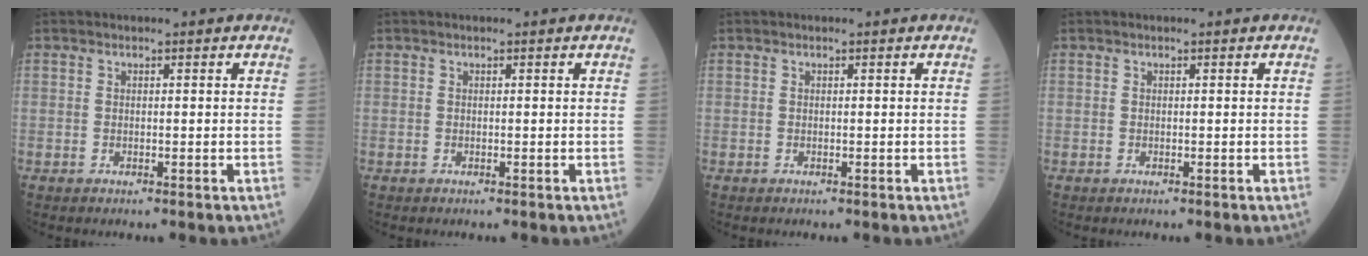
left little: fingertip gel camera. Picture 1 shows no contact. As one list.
[{"total": 0.0}, {"total": 0.0}, {"total": 0.0}]